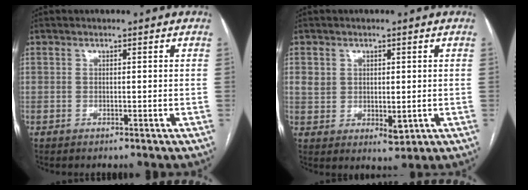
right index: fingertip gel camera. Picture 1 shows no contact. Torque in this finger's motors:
{"motor_torque": [0.49, 0.10, 0.11, 0.04]}